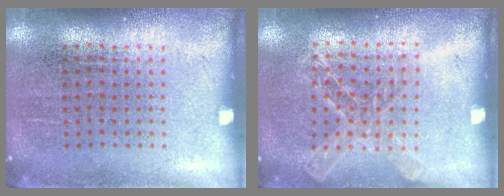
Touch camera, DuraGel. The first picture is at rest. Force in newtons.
{"total": 1.3, "press": 1.3, "slide": 0.3}